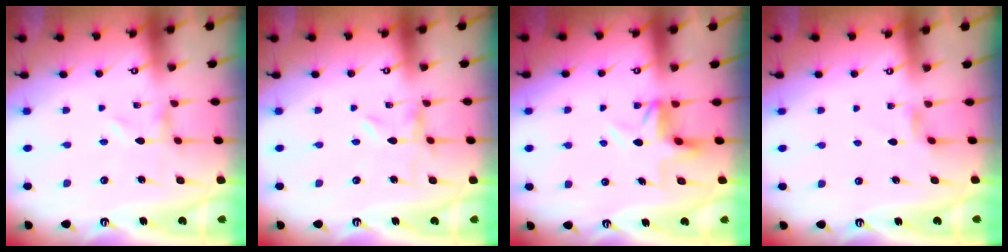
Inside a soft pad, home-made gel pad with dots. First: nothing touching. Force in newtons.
{"total": 0.0}
{"total": 4.1, "press": 4.1, "slide": 0.3}
{"total": 2.3, "press": 2.3, "slide": 0.4}